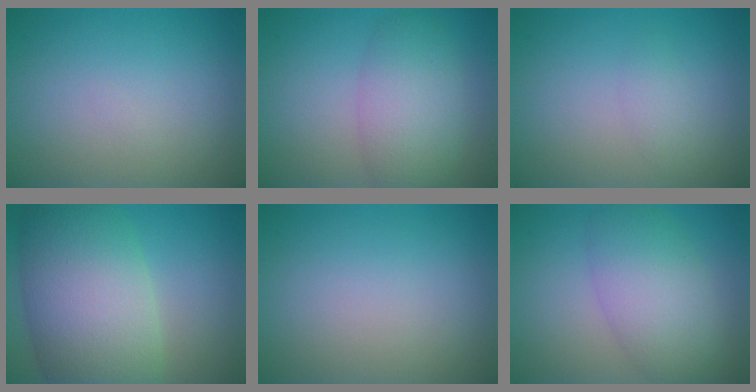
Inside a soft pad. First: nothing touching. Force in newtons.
{"total": 5.1, "press": 5.1, "slide": 0.4}
{"total": 1.1, "press": 1.1, "slide": 0.1}
{"total": 11.8, "press": 11.8, "slide": 0.3}
{"total": 0.0}
{"total": 6.0, "press": 6.0, "slide": 0.4}